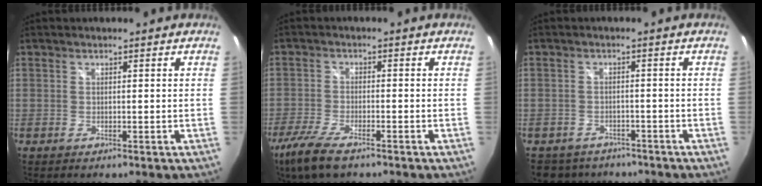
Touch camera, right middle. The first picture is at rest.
{"total": 8.4, "force": [-5.9, 2.1, 5.6], "torque": [-0.140, -0.025, -0.113]}
{"total": 7.4, "force": [-6.0, 4.0, 1.5], "torque": [-0.040, 0.003, -0.083]}